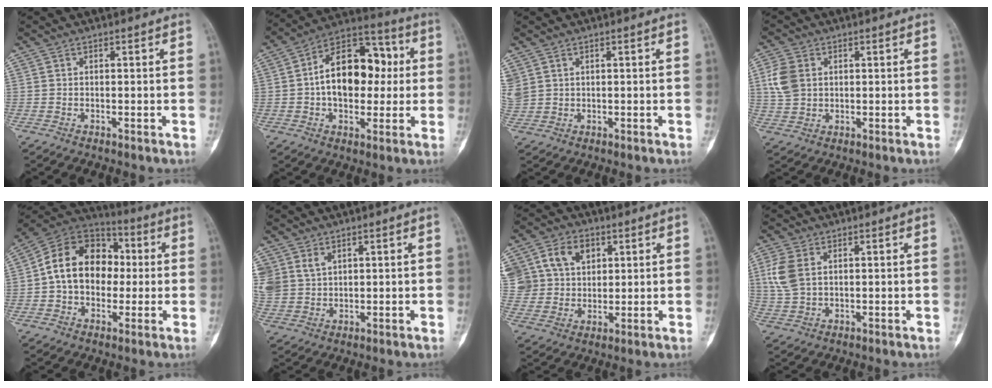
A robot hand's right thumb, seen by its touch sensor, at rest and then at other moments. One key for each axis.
{"total": 17.3, "fx": 1.1, "fy": 11.2, "fz": 13.2, "tx": -0.163, "ty": 0.035, "tz": 0.009}
{"total": 4.6, "fx": 2.3, "fy": 3.5, "fz": 2.0, "tx": -0.059, "ty": 0.005, "tz": 0.060}
{"total": 6.7, "fx": 1.5, "fy": 5.0, "fz": 4.1, "tx": -0.084, "ty": 0.001, "tz": 0.031}
{"total": 16.5, "fx": 0.6, "fy": 12.2, "fz": 11.0, "tx": -0.146, "ty": 0.037, "tz": 0.000}
{"total": 8.0, "fx": 3.6, "fy": 6.1, "fz": 3.6, "tx": -0.079, "ty": -0.002, "tz": 0.087}
{"total": 15.3, "fx": 5.5, "fy": 12.2, "fz": 7.5, "tx": -0.139, "ty": 0.013, "tz": 0.111}
{"total": 6.5, "fx": 1.8, "fy": 4.1, "fz": 4.7, "tx": -0.114, "ty": 0.001, "tz": 0.041}